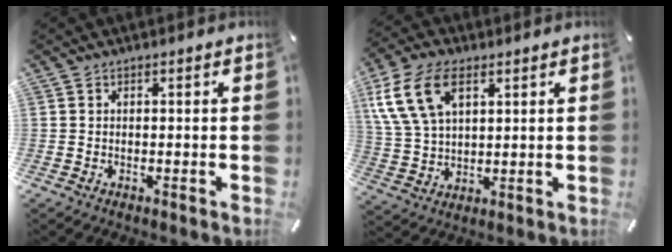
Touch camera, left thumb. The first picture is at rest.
{"total": 12.6, "force": [5.4, 7.8, 8.3], "torque": [-0.213, -0.003, 0.097]}